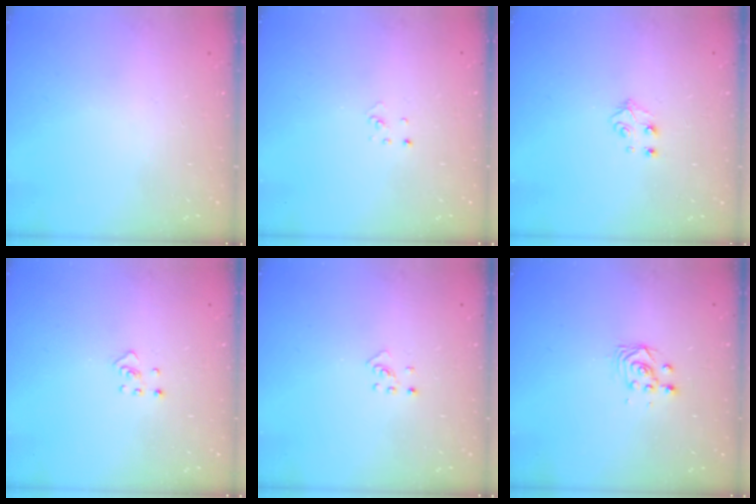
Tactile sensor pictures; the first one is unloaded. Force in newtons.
{"total": 2.1, "press": 2.1, "slide": 0.1}
{"total": 4.7, "press": 4.7, "slide": 0.4}
{"total": 2.4, "press": 2.3, "slide": 0.4}
{"total": 2.7, "press": 2.7, "slide": 0.5}
{"total": 2.9, "press": 2.9, "slide": 0.1}